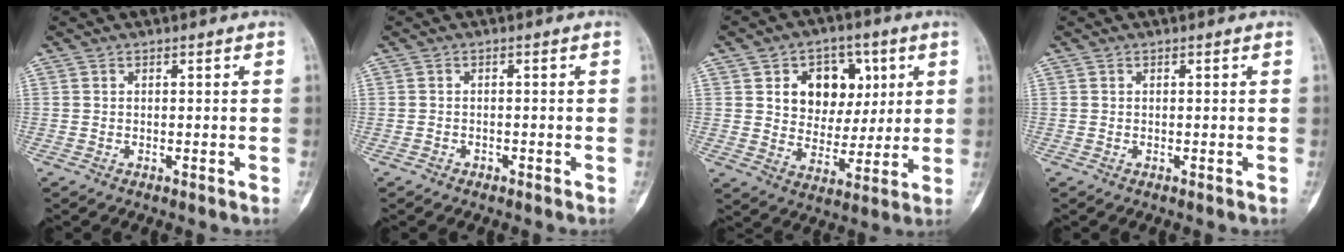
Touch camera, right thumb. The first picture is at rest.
{"total": 0.8, "force": [-0.6, 0.5, 0.0], "torque": [-0.002, 0.005, -0.012]}
{"total": 12.7, "force": [4.1, 9.7, 7.2], "torque": [-0.053, -0.012, 0.068]}
{"total": 0.0}